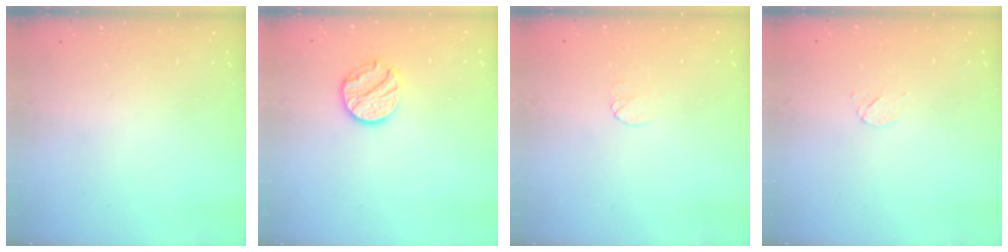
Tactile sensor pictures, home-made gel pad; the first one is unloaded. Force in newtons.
{"total": 11.1, "press": 11.1, "slide": 1.0}
{"total": 4.9, "press": 4.8, "slide": 0.4}
{"total": 4.0, "press": 3.9, "slide": 0.7}